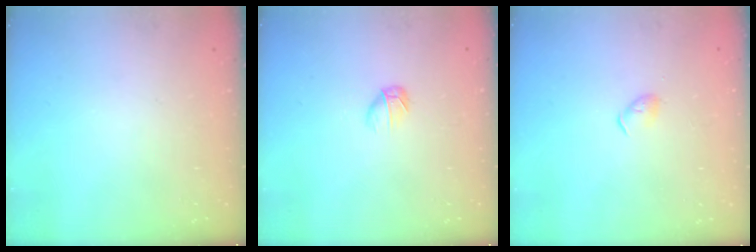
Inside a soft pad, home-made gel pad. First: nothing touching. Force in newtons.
{"total": 4.6, "press": 4.5, "slide": 1.3}
{"total": 3.0, "press": 2.9, "slide": 0.6}